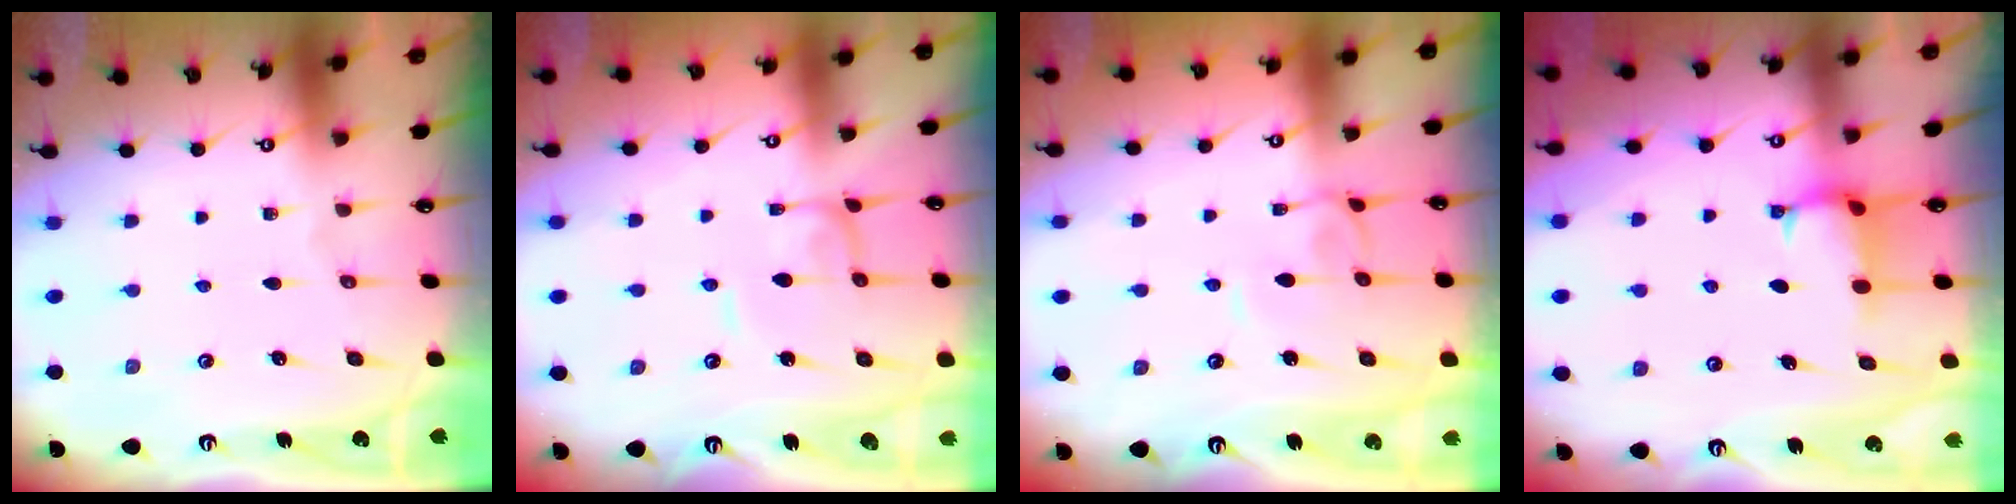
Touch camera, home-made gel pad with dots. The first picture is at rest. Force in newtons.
{"total": 2.1, "press": 2.1, "slide": 0.1}
{"total": 1.9, "press": 1.9, "slide": 0.2}
{"total": 1.3, "press": 1.2, "slide": 0.3}